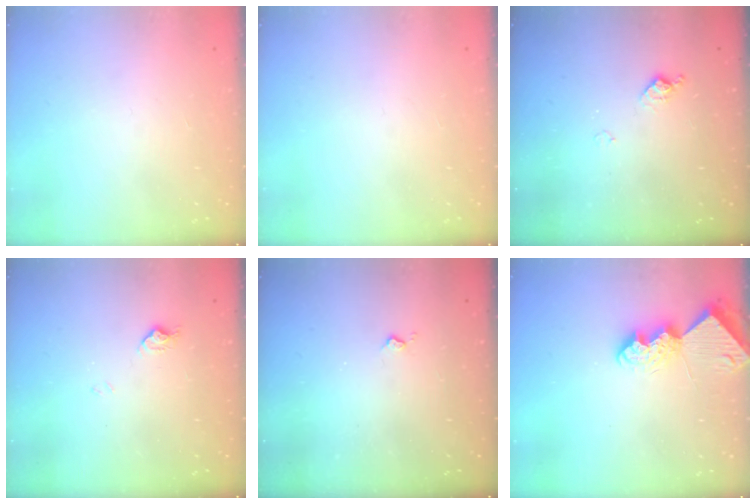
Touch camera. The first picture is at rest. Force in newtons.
{"total": 0.0}
{"total": 6.7, "press": 6.7, "slide": 0.8}
{"total": 5.7, "press": 5.7, "slide": 0.7}
{"total": 2.4, "press": 2.3, "slide": 0.5}
{"total": 8.3, "press": 8.3, "slide": 1.0}